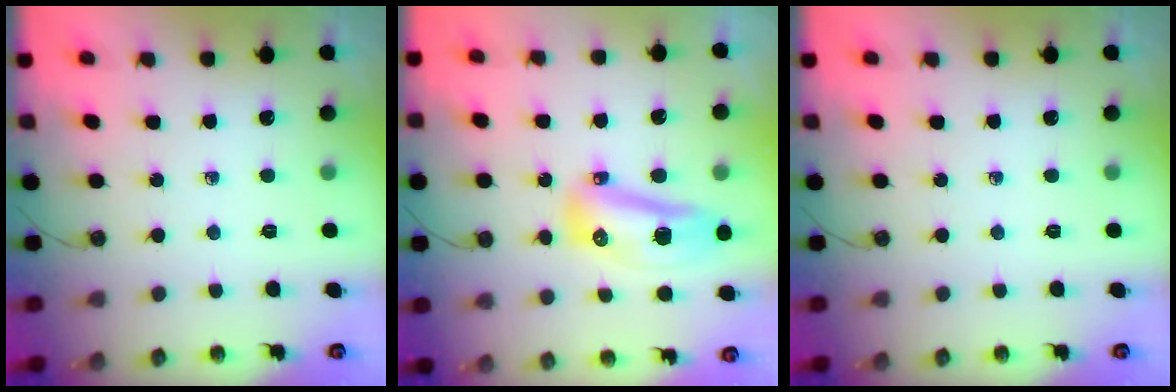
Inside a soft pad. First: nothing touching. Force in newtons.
{"total": 27.4, "press": 16.3, "slide": 22.0}
{"total": 0.0}